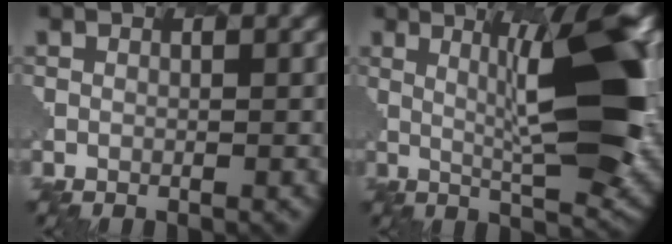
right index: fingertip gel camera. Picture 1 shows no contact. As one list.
[{"total": 6.3, "force": [2.0, 0.2, 6.0], "torque": [-0.113, 0.004, 0.024]}]